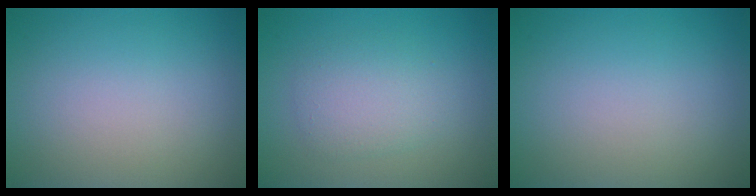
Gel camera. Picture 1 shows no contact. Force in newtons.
{"total": 2.9, "press": 2.9, "slide": 0.1}
{"total": 0.0}